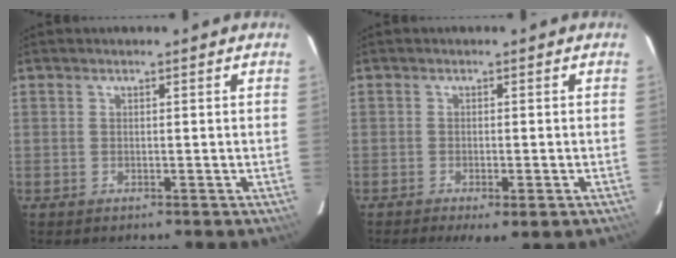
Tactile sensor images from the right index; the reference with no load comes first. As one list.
[{"total": 5.0, "force": [-3.1, 1.1, 3.7], "torque": [-0.050, -0.014, -0.043]}]